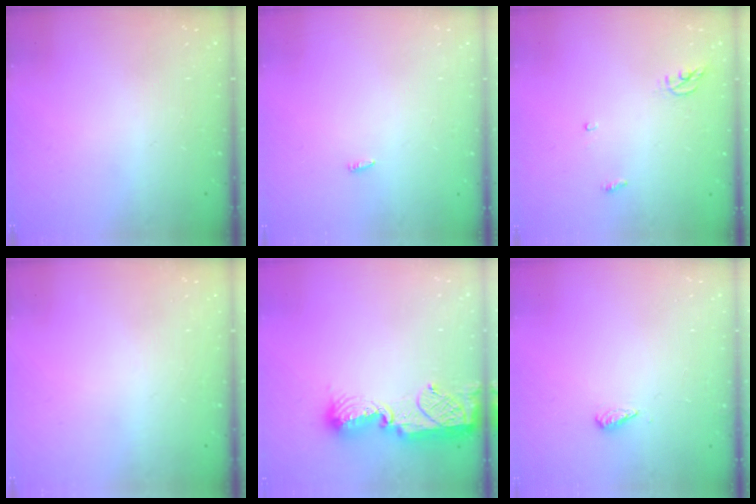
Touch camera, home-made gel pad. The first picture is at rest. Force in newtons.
{"total": 2.1, "press": 1.9, "slide": 0.7}
{"total": 3.5, "press": 3.5, "slide": 0.2}
{"total": 0.0}
{"total": 11.0, "press": 11.0, "slide": 0.6}
{"total": 2.7, "press": 2.6, "slide": 0.4}